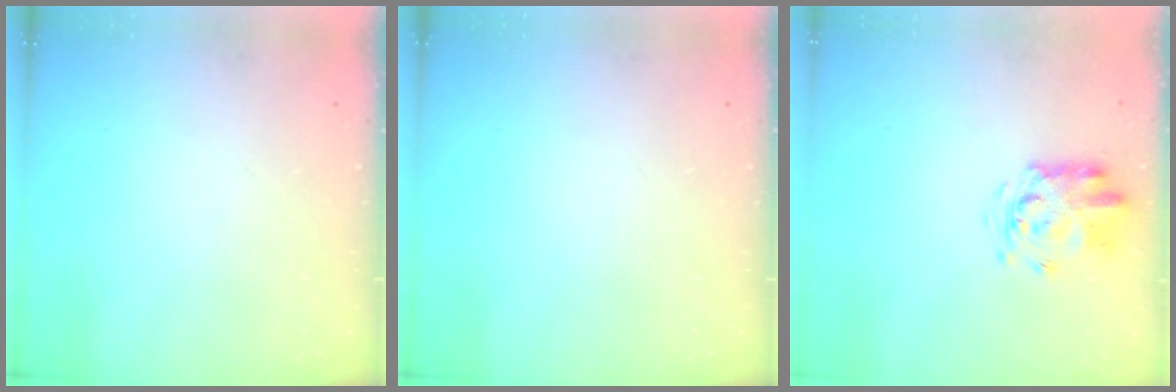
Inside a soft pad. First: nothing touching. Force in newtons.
{"total": 0.0}
{"total": 3.4, "press": 3.3, "slide": 0.7}